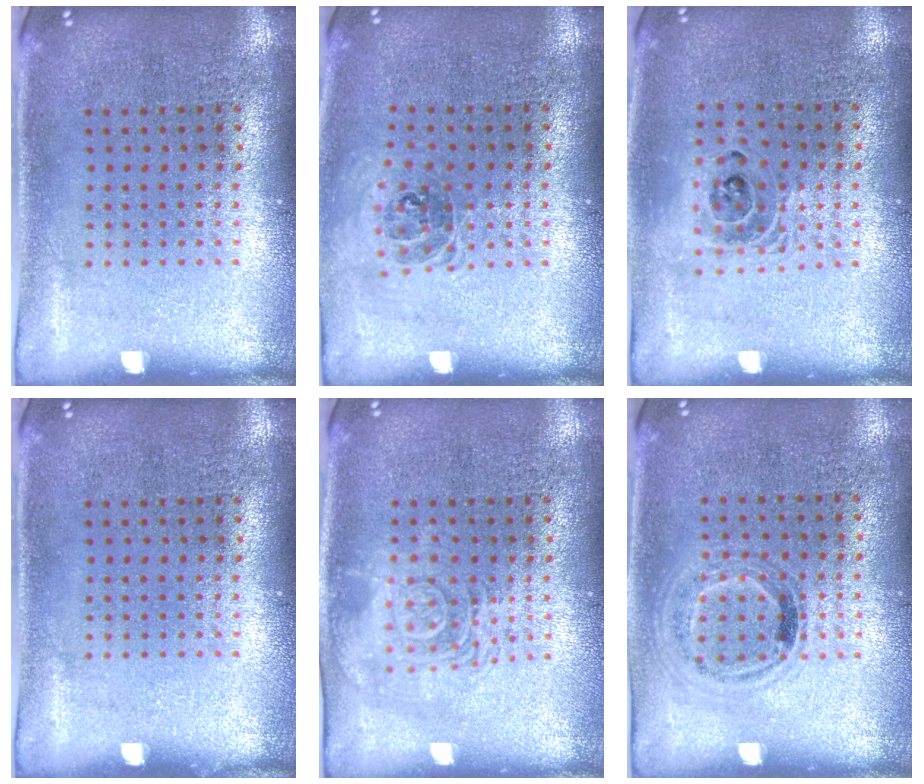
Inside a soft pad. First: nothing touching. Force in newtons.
{"total": 1.0, "press": 0.8, "slide": 0.5}
{"total": 1.4, "press": 1.2, "slide": 0.7}
{"total": 0.0}
{"total": 2.6, "press": 2.6, "slide": 0.4}
{"total": 1.0, "press": 0.8, "slide": 0.6}